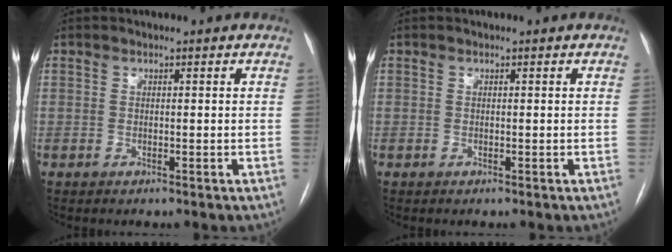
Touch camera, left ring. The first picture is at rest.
{"total": 0.0}